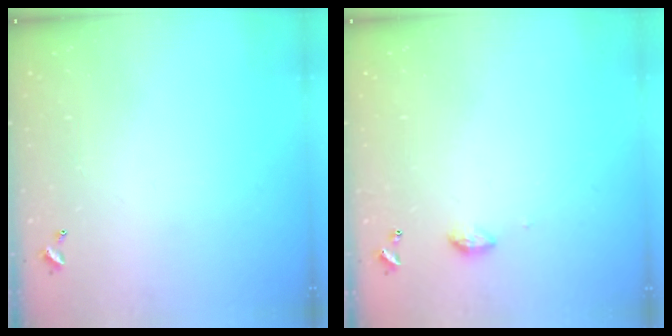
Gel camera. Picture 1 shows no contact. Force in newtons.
{"total": 4.7, "press": 4.7, "slide": 0.6}